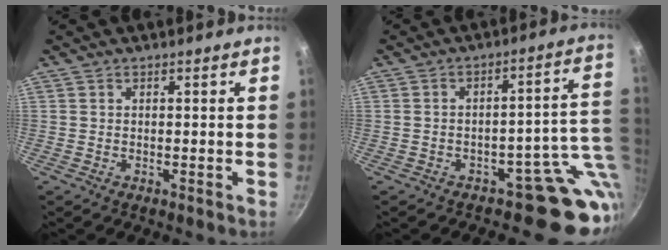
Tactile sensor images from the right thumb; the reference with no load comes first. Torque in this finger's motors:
{"motor_torque": [3.03, 0.91, -0.05, -0.15, 0.25]}